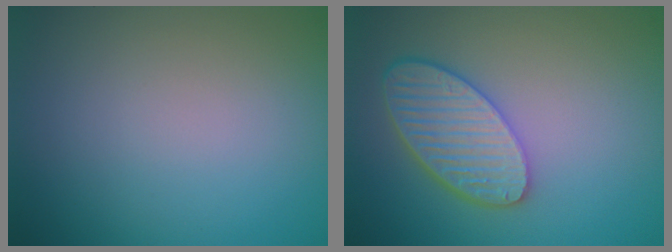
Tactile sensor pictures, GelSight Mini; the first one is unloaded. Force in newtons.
{"total": 5.6, "press": 4.8, "slide": 2.8}